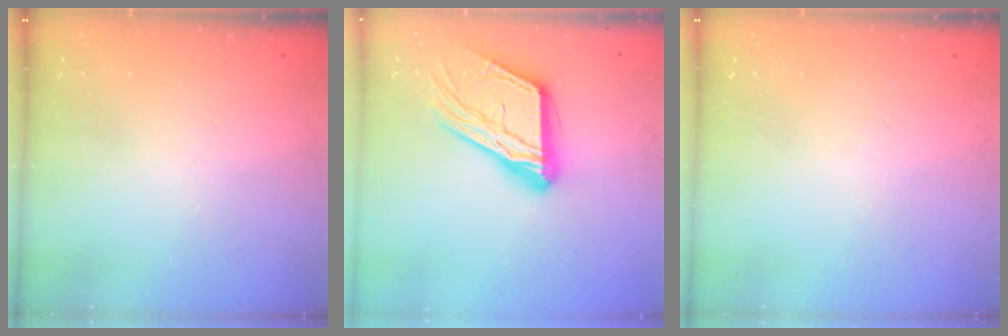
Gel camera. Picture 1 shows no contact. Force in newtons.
{"total": 17.4, "press": 17.3, "slide": 1.9}
{"total": 0.0}